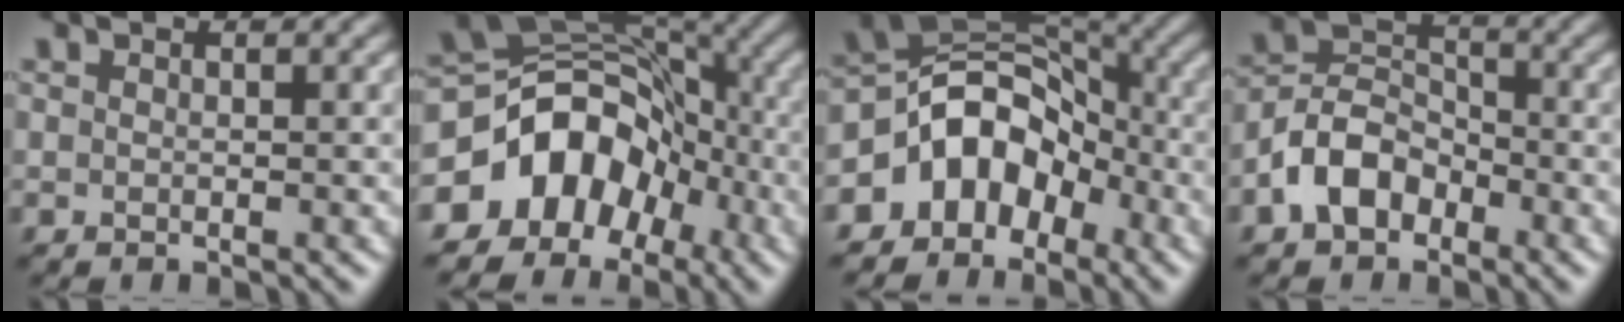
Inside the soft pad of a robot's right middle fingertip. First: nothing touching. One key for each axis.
{"total": 9.5, "fx": -4.2, "fy": 7.1, "fz": 4.7, "tx": -0.068, "ty": 0.014, "tz": -0.090}
{"total": 7.6, "fx": -3.4, "fy": 5.4, "fz": 4.0, "tx": -0.045, "ty": 0.017, "tz": -0.077}
{"total": 5.1, "fx": -2.6, "fy": 3.5, "fz": 2.6, "tx": -0.050, "ty": 0.007, "tz": -0.061}